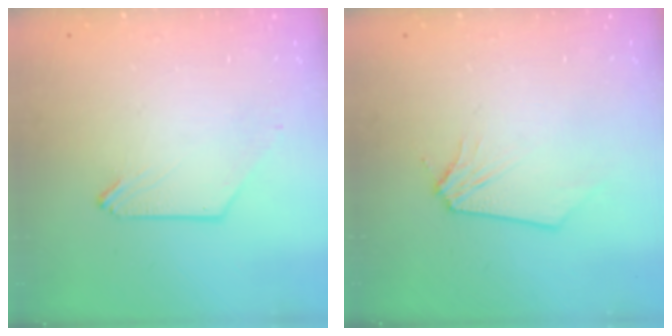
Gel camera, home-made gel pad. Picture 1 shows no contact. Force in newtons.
{"total": 0.0}